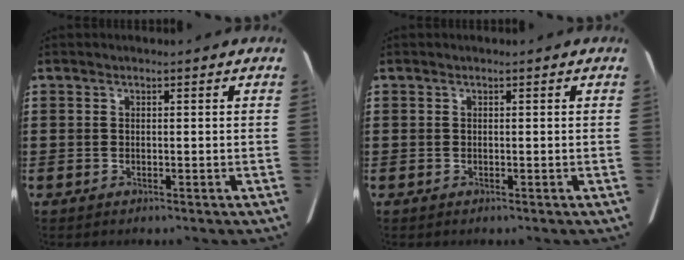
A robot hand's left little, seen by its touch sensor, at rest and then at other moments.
{"total": 0.0}